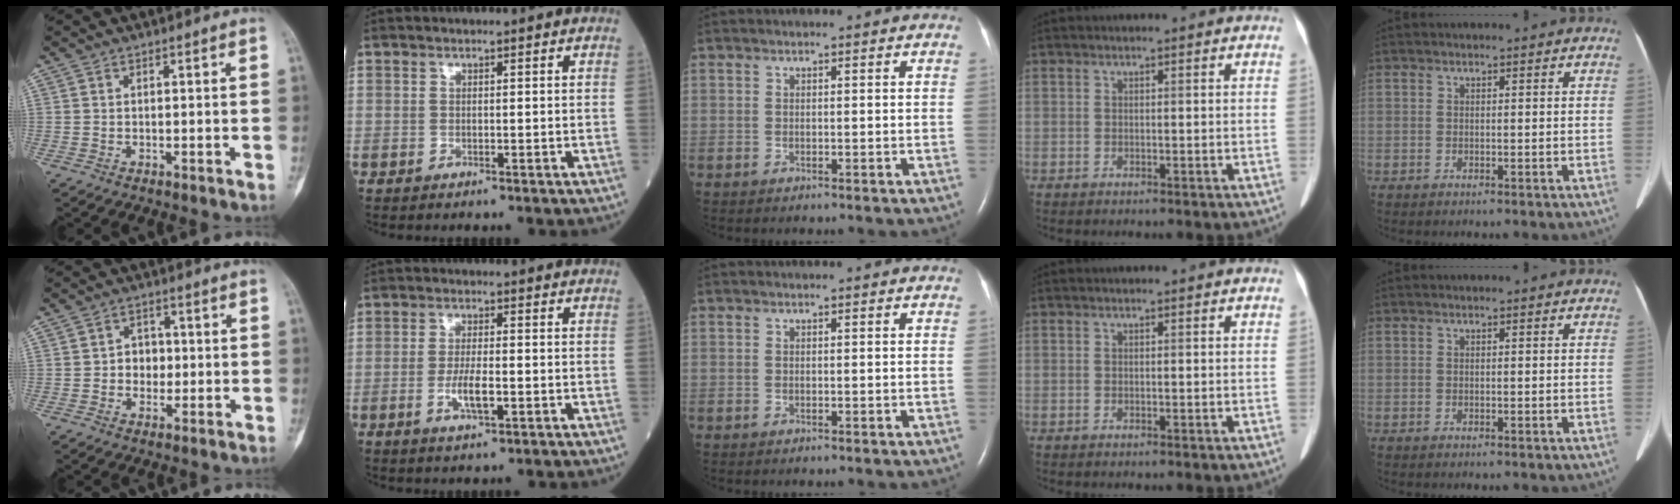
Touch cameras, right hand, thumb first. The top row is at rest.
{"thumb": {"total": 4.5, "force": [-0.2, 3.8, 2.4], "torque": [-0.004, 0.009, -0.010]}, "index": {"total": 4.4, "force": [-1.4, 0.9, 4.1], "torque": [-0.082, -0.003, -0.024]}}